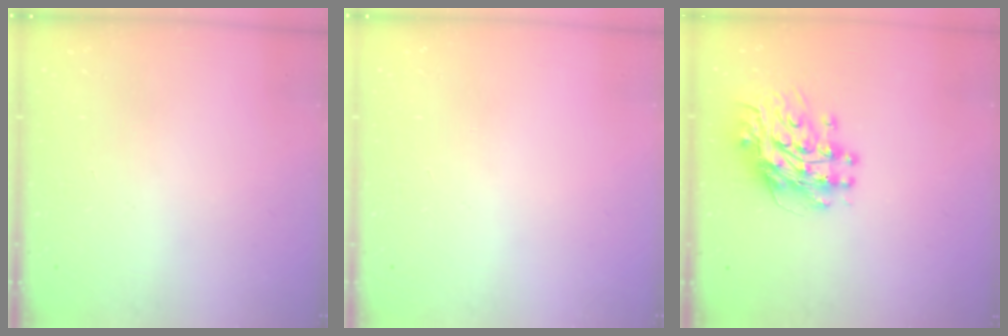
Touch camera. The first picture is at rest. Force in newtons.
{"total": 0.0}
{"total": 12.5, "press": 12.5, "slide": 1.1}